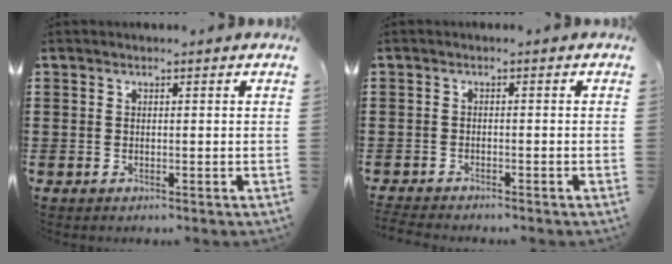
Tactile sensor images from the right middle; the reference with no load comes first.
{"total": 1.6, "force": [-1.6, 0.0, 0.0], "torque": [-0.013, -0.005, -0.036]}